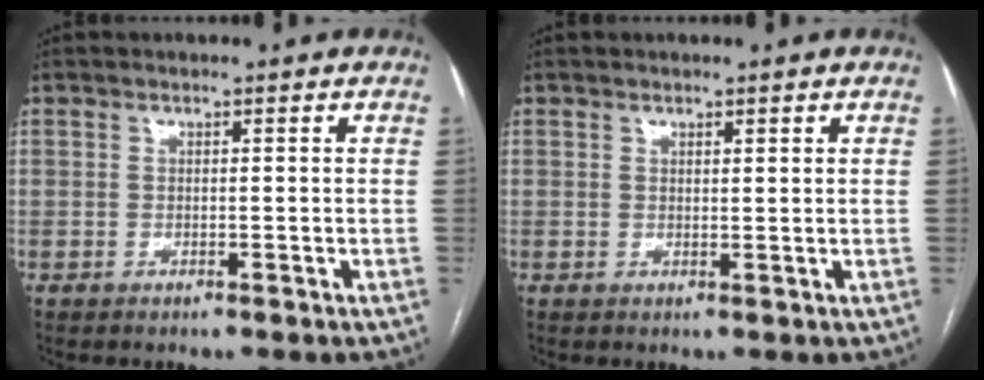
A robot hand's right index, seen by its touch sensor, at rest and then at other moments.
{"total": 0.9, "force": [0.7, 0.1, 0.5], "torque": [-0.009, -0.003, 0.011]}